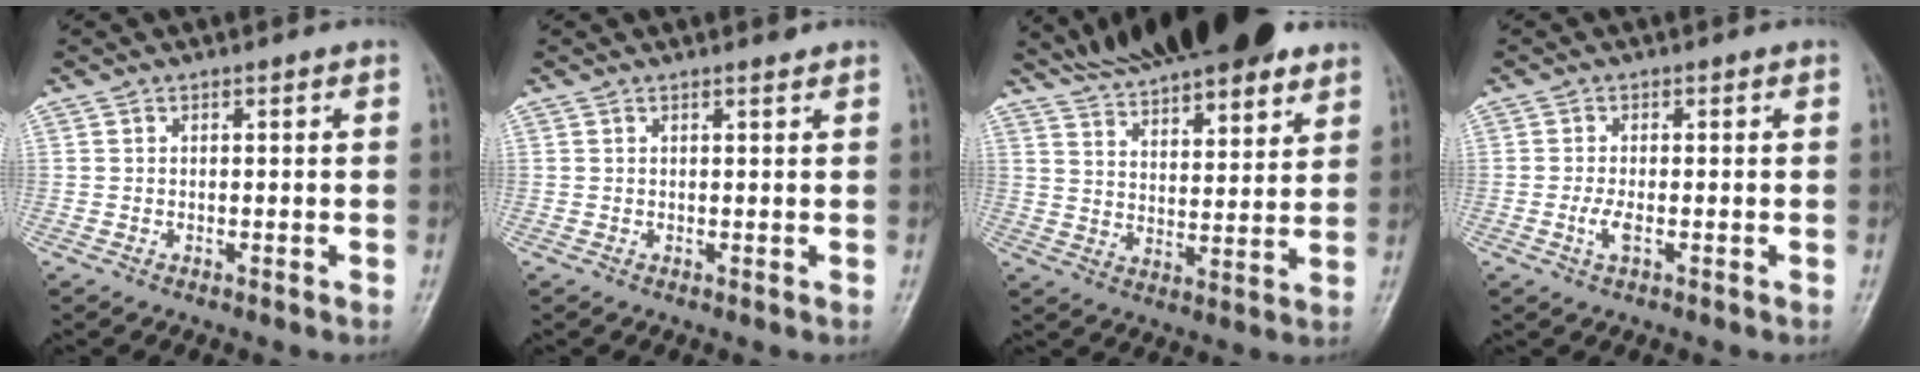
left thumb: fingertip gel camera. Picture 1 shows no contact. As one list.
[{"total": 0.7, "force": [0.6, 0.1, 0.2], "torque": [-0.003, -0.005, 0.010]}, {"total": 18.0, "force": [14.1, 5.5, 9.8], "torque": [-0.121, -0.044, 0.227]}, {"total": 2.7, "force": [-0.6, 1.0, 2.4], "torque": [-0.054, 0.003, -0.012]}]